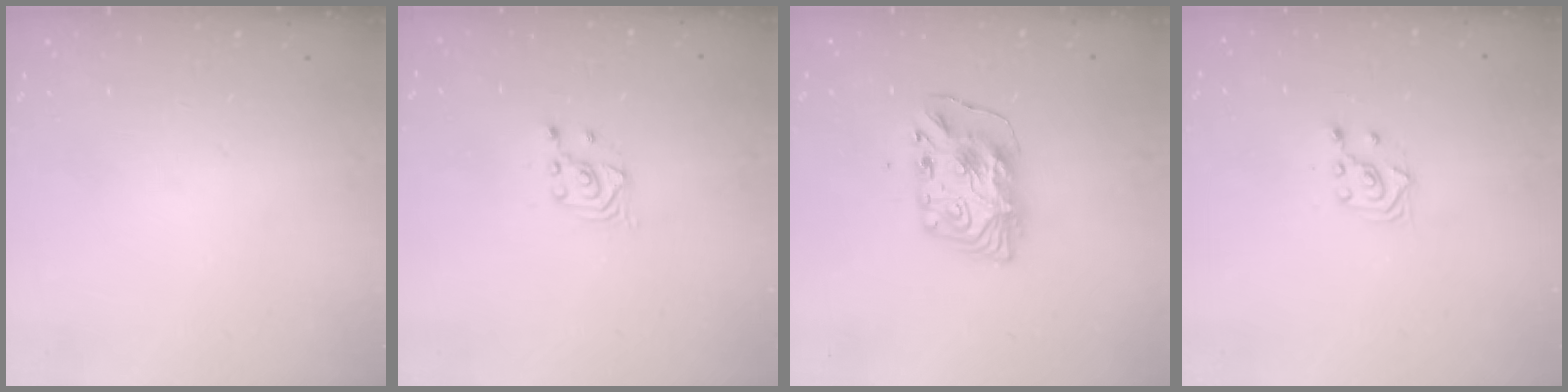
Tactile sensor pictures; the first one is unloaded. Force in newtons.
{"total": 2.6, "press": 2.6, "slide": 0.1}
{"total": 9.4, "press": 9.4, "slide": 0.8}
{"total": 3.2, "press": 3.1, "slide": 0.9}